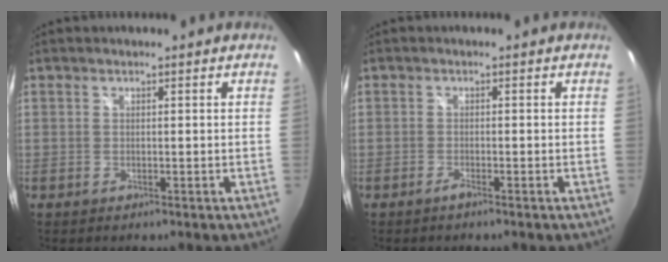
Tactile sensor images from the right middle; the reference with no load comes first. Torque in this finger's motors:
{"motor_torque": [0.32, -0.41, -0.01, 0.00]}